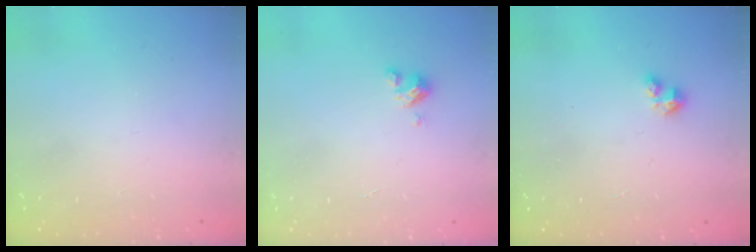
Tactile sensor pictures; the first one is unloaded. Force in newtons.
{"total": 3.7, "press": 3.7, "slide": 0.3}
{"total": 1.6, "press": 1.6, "slide": 0.4}